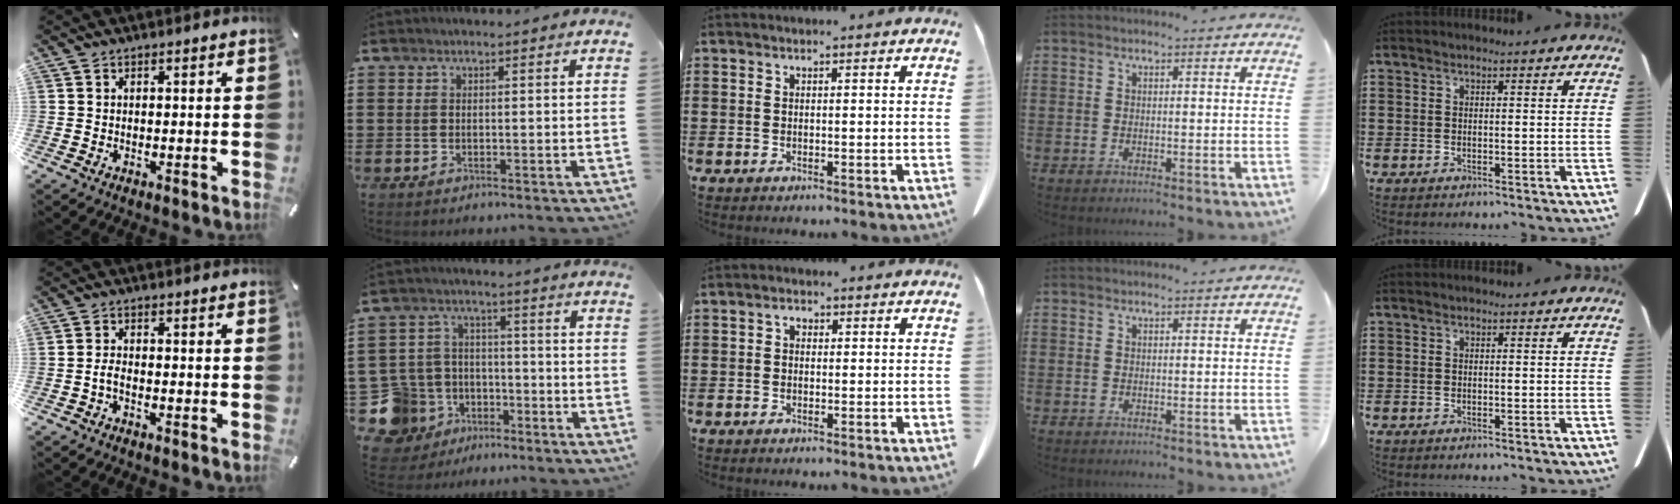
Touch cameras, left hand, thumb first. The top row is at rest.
{"thumb": {"total": 2.4, "force": [-1.2, 0.9, 1.9], "torque": [-0.040, 0.003, -0.023]}, "index": {"total": 9.8, "force": [-5.3, 7.8, 2.6], "torque": [-0.102, 0.027, -0.101]}, "middle": {"total": 1.4, "force": [0.1, 0.9, 1.0], "torque": [-0.023, 0.005, 0.002]}}